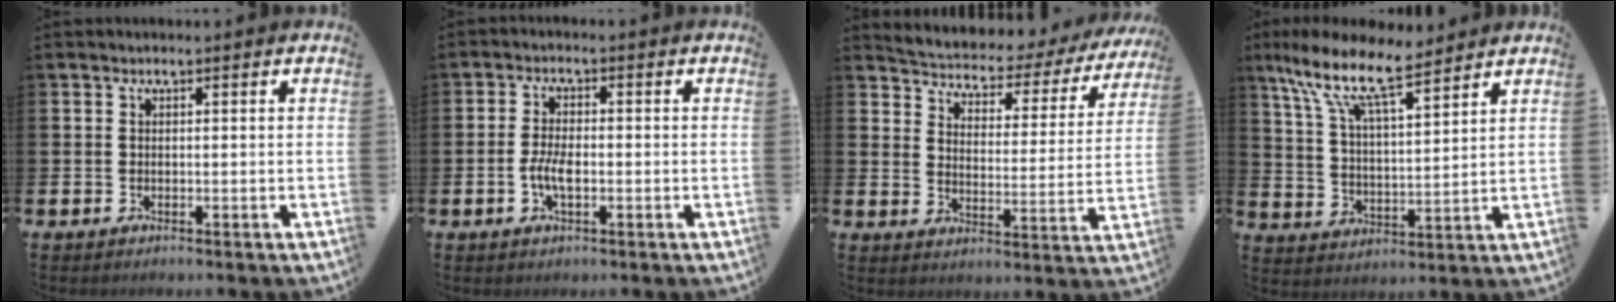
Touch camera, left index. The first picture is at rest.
{"total": 3.5, "force": [-0.6, 1.4, 3.1], "torque": [-0.054, -0.003, -0.014]}
{"total": 3.9, "force": [3.6, 1.4, 0.5], "torque": [-0.031, -0.038, 0.053]}
{"total": 10.8, "force": [8.6, 2.9, 5.9], "torque": [-0.135, -0.039, 0.149]}